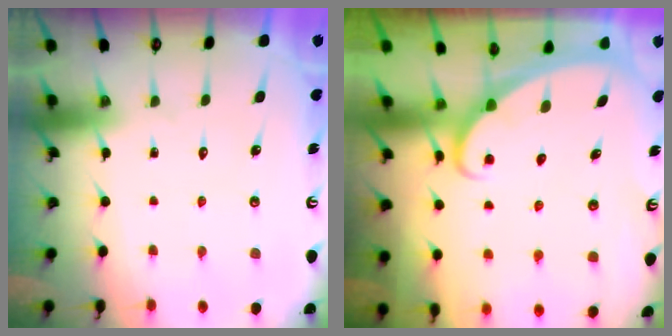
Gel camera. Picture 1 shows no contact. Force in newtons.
{"total": 1.8, "press": 1.8, "slide": 0.1}